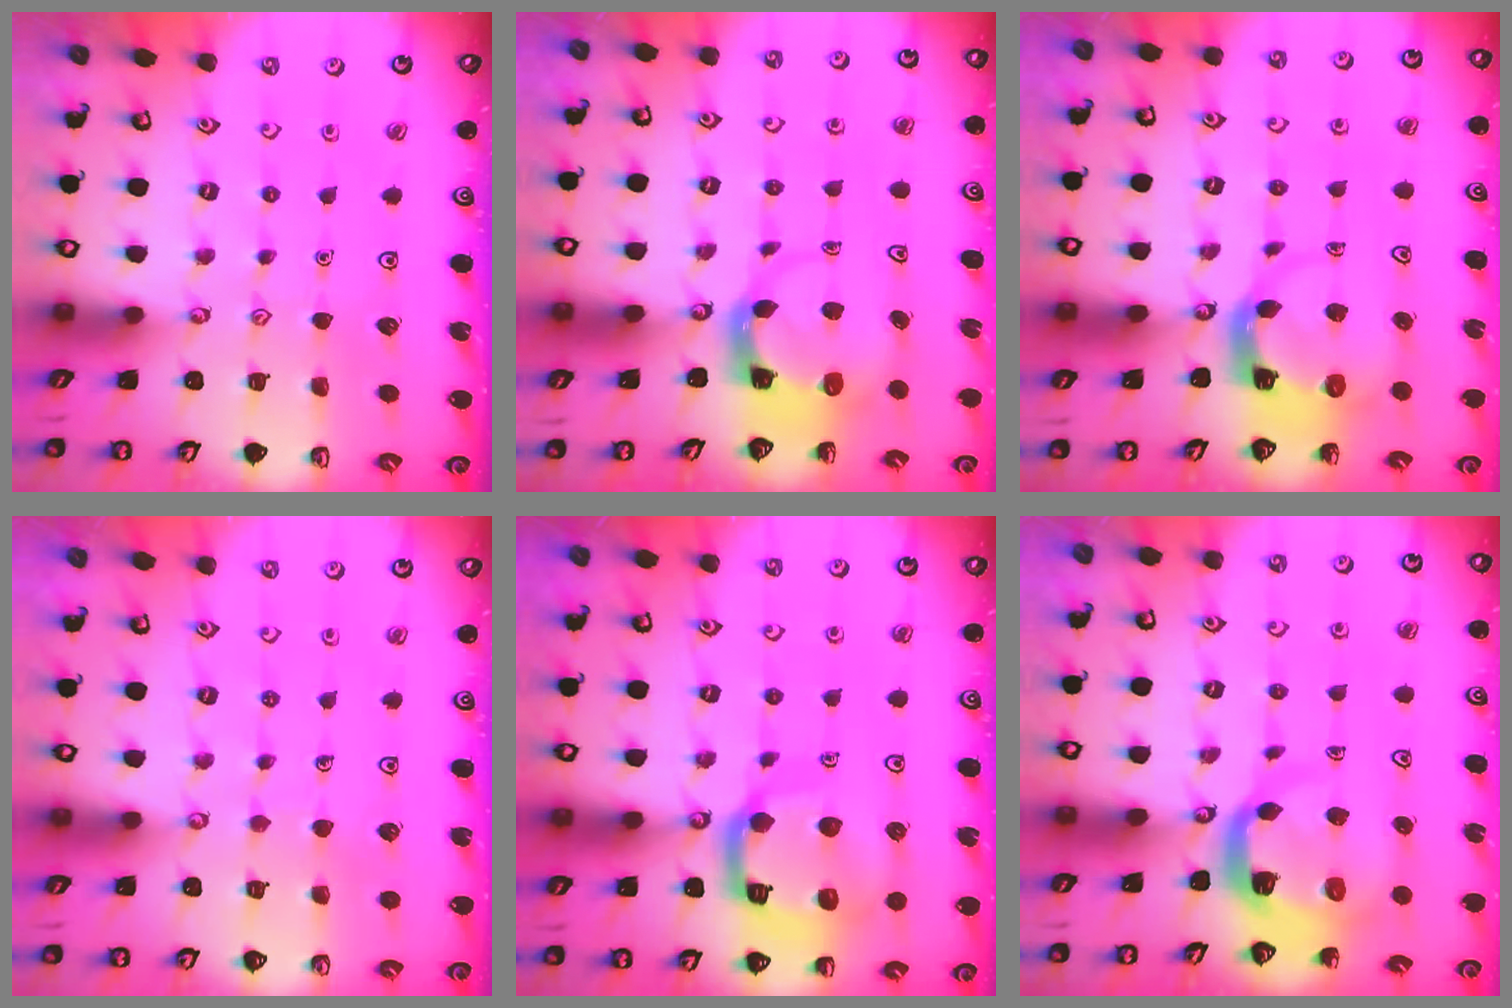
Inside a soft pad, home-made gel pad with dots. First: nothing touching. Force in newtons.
{"total": 3.6, "press": 3.6, "slide": 0.5}
{"total": 4.0, "press": 4.0, "slide": 0.4}
{"total": 3.6, "press": 3.6, "slide": 0.3}
{"total": 17.0, "press": 16.9, "slide": 1.9}
{"total": 5.7, "press": 5.7, "slide": 0.8}